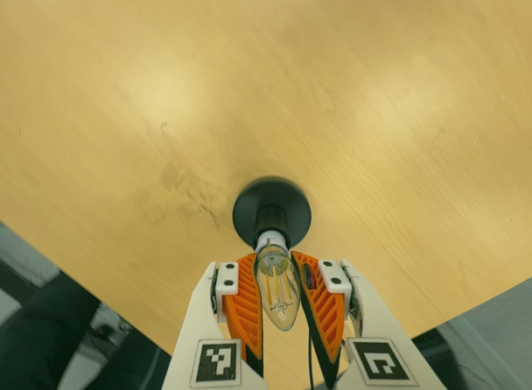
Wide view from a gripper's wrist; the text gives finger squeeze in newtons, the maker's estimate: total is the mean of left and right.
{"total": 19.5, "left": 18.6, "right": 20.4}